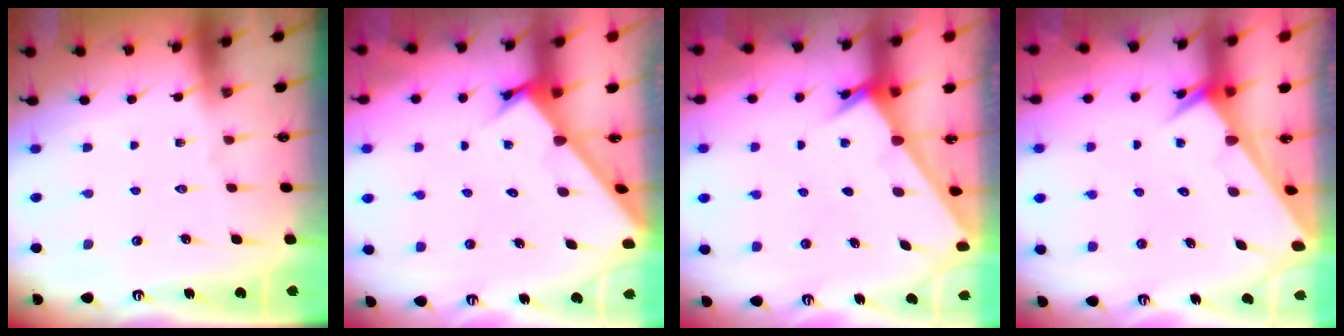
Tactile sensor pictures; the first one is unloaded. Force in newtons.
{"total": 2.4, "press": 2.4, "slide": 0.2}
{"total": 2.4, "press": 2.4, "slide": 0.2}
{"total": 2.5, "press": 2.5, "slide": 0.0}